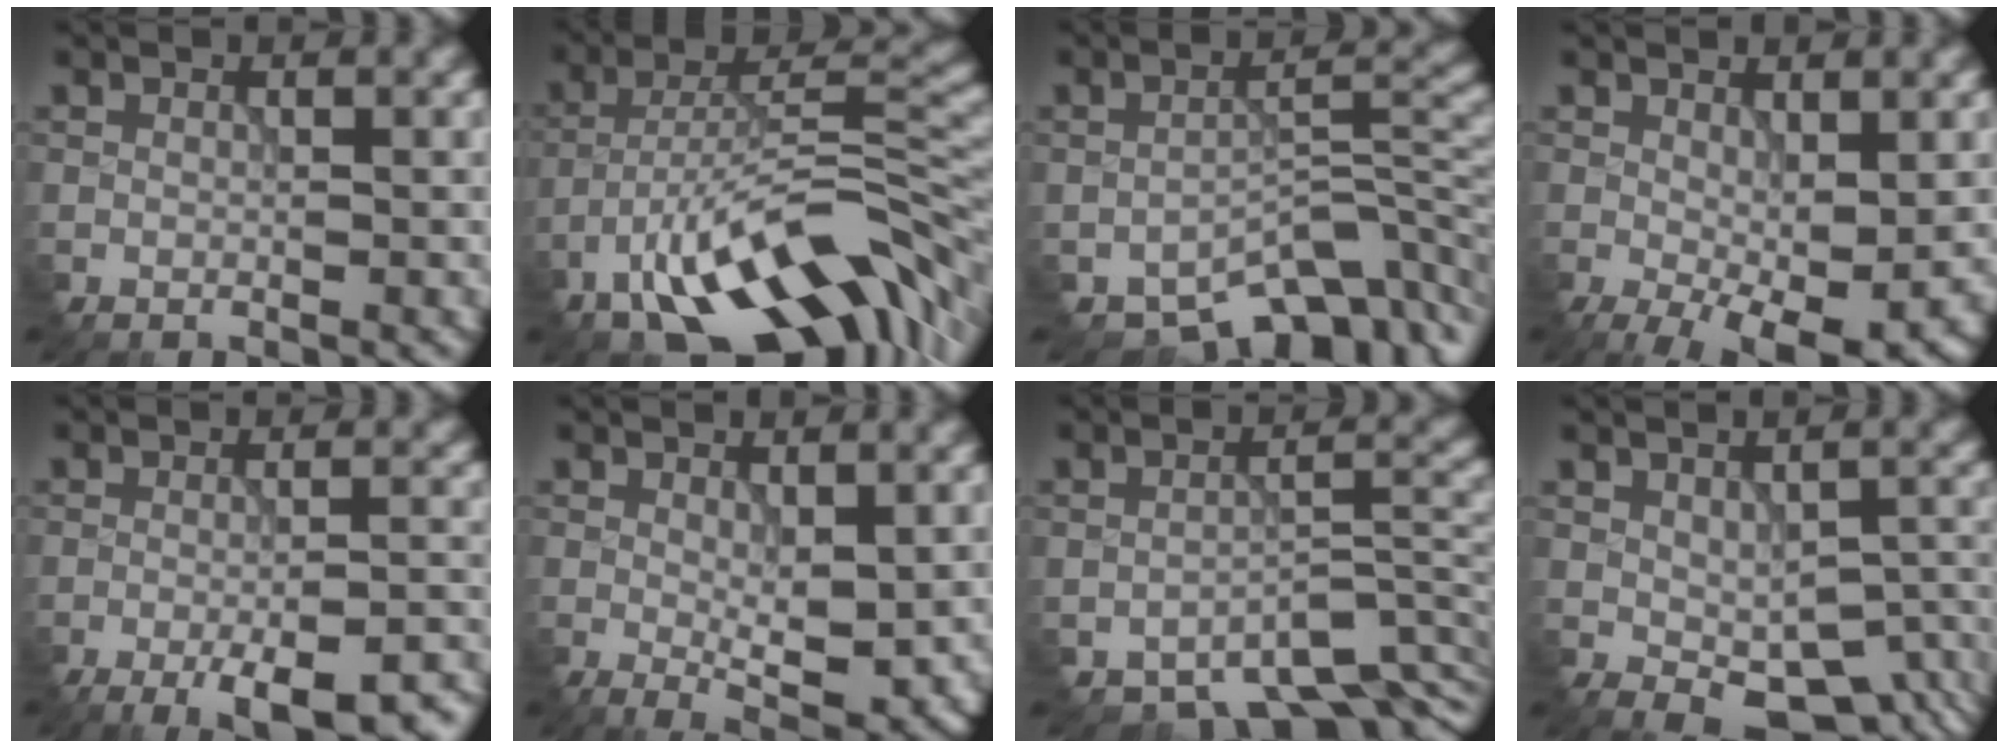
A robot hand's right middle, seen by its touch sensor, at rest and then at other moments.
{"total": 12.9, "force": [-7.8, 4.4, 9.4], "torque": [-0.147, 0.010, -0.144]}
{"total": 8.1, "force": [-6.2, 3.3, 4.0], "torque": [-0.042, -0.011, -0.100]}
{"total": 5.9, "force": [-1.2, 2.5, 5.2], "torque": [-0.089, -0.020, -0.006]}
{"total": 7.9, "force": [-4.8, 2.2, 5.9], "torque": [-0.091, -0.008, -0.065]}
{"total": 4.0, "force": [0.1, 1.6, 3.7], "torque": [-0.062, -0.011, 0.006]}
{"total": 7.1, "force": [-5.6, 2.5, 3.5], "torque": [-0.040, -0.011, -0.088]}
{"total": 6.3, "force": [-2.0, 3.5, 4.8], "torque": [-0.070, -0.023, -0.013]}